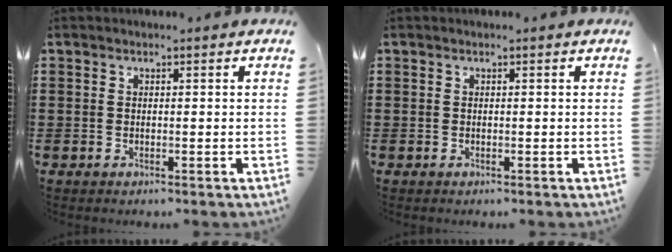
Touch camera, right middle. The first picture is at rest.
{"total": 0.0}